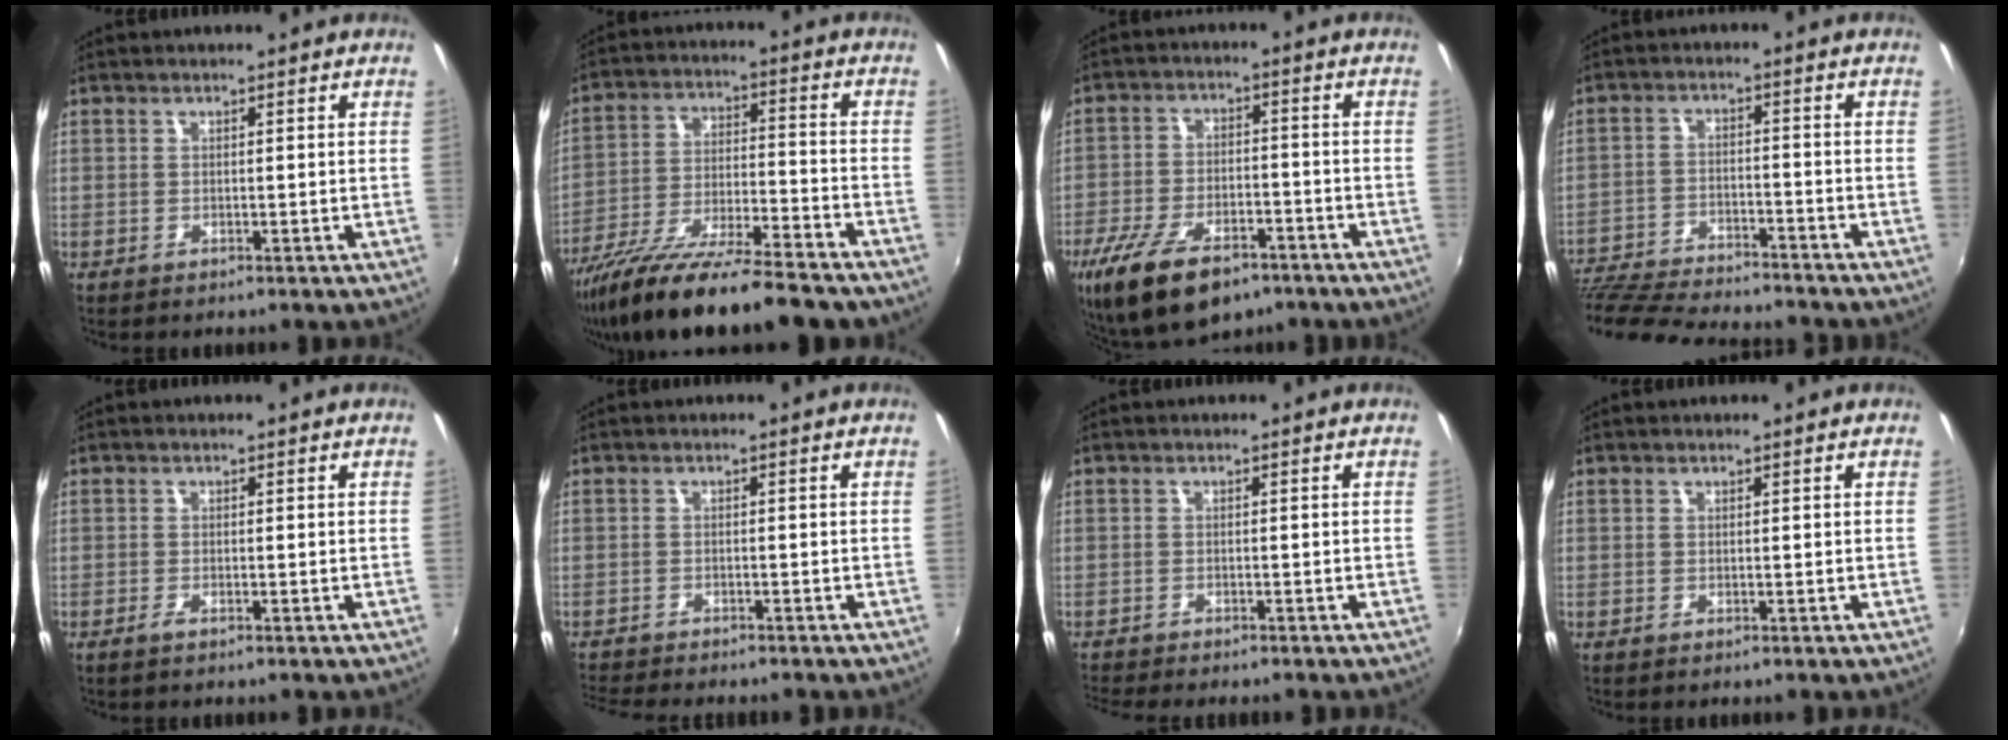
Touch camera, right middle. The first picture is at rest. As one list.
[{"total": 20.3, "force": [-16.4, 3.0, 11.5], "torque": [-0.212, -0.052, -0.268]}, {"total": 15.5, "force": [-10.2, 6.5, 9.6], "torque": [-0.205, -0.032, -0.176]}, {"total": 17.6, "force": [-15.9, 3.0, 6.9], "torque": [-0.155, -0.027, -0.256]}, {"total": 1.3, "force": [-0.9, 0.2, 0.9], "torque": [-0.020, -0.004, -0.018]}, {"total": 6.2, "force": [-5.9, 0.4, 1.9], "torque": [-0.057, -0.024, -0.101]}, {"total": 4.3, "force": [-4.0, 0.2, 1.3], "torque": [-0.040, -0.024, -0.073]}, {"total": 0.0}]